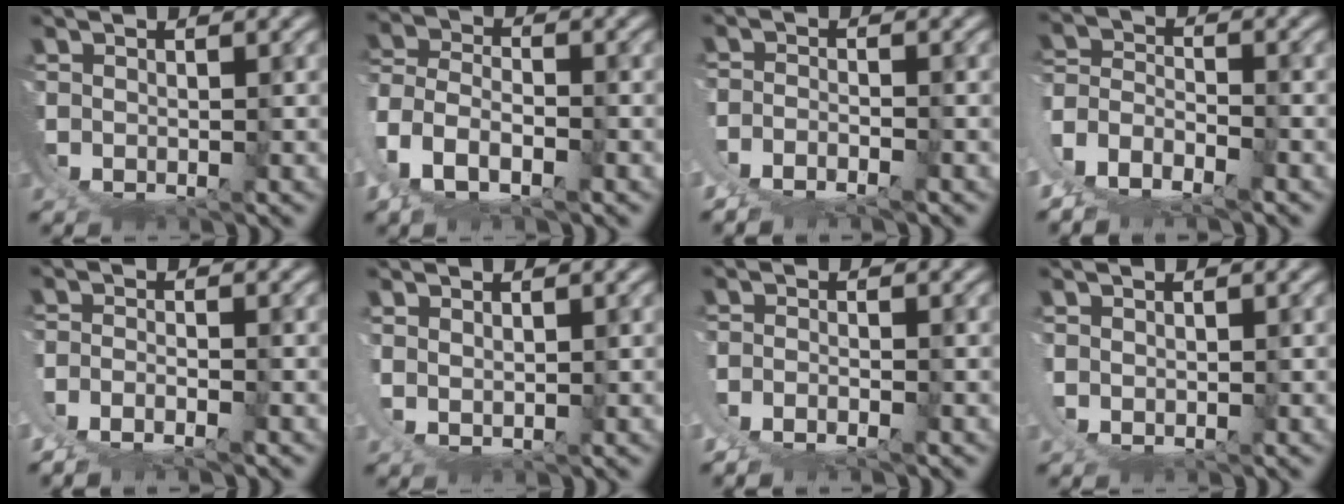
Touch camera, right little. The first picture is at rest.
{"total": 7.9, "force": [2.0, 6.3, 4.4], "torque": [-0.126, -0.014, 0.026]}
{"total": 4.7, "force": [-0.9, 3.9, 2.4], "torque": [-0.058, -0.014, -0.015]}
{"total": 9.3, "force": [0.4, 8.3, 4.2], "torque": [-0.133, -0.032, 0.000]}
{"total": 4.8, "force": [-0.8, 3.9, 2.7], "torque": [-0.064, -0.017, -0.012]}
{"total": 1.8, "force": [1.7, 0.1, 0.5], "torque": [-0.018, 0.000, 0.032]}
{"total": 2.8, "force": [-0.5, 2.1, 1.8], "torque": [-0.037, -0.008, -0.008]}
{"total": 1.0, "force": [1.0, 0.1, -0.1], "torque": [-0.001, 0.002, 0.015]}